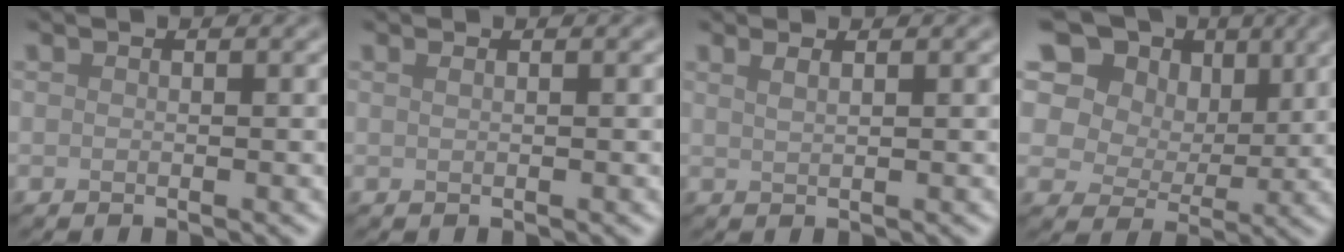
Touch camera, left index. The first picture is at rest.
{"total": 0.8, "force": [0.4, 0.4, 0.5], "torque": [-0.005, 0.000, 0.003]}
{"total": 1.9, "force": [1.2, 0.8, 1.2], "torque": [-0.008, 0.001, 0.005]}
{"total": 16.6, "force": [9.1, 11.4, 8.0], "torque": [-0.195, 0.045, 0.182]}